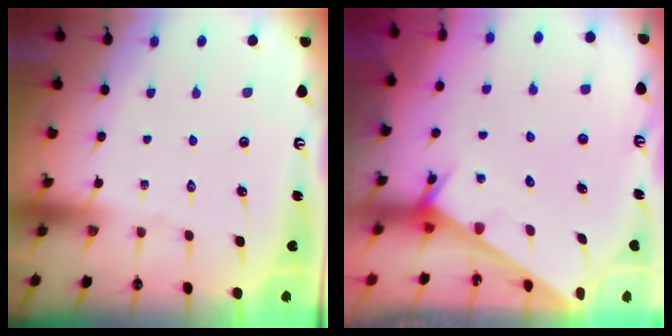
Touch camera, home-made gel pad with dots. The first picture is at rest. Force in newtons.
{"total": 4.9, "press": 4.9, "slide": 0.2}